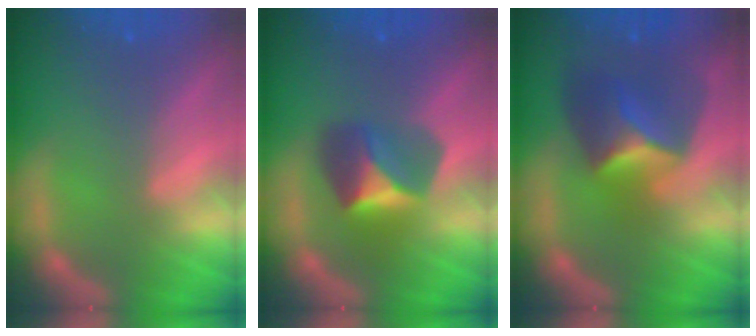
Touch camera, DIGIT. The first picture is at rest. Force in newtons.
{"total": 4.9}
{"total": 6.4}